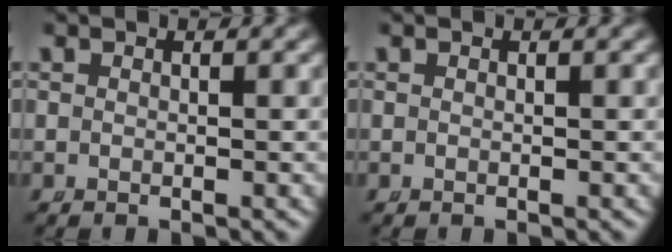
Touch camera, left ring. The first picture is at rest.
{"total": 0.0}